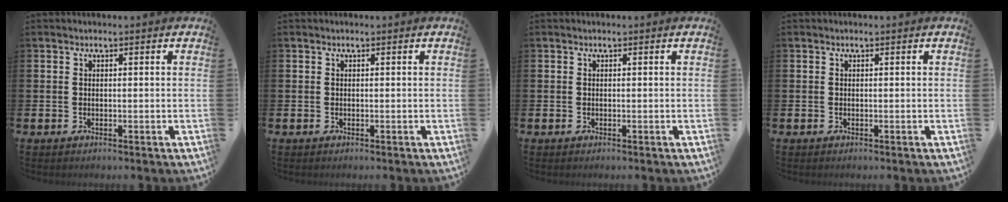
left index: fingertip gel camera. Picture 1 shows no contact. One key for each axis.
{"total": 0.0}
{"total": 0.0}
{"total": 0.0}